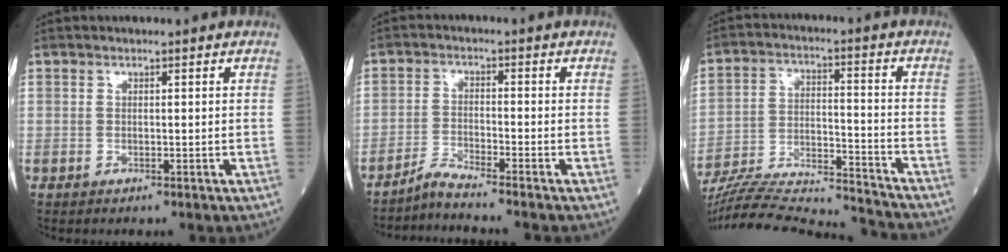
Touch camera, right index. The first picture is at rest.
{"total": 2.9, "force": [-2.7, -1.0, 0.2], "torque": [-0.008, -0.012, -0.055]}
{"total": 21.3, "force": [-20.4, 0.9, 6.2], "torque": [-0.138, -0.009, -0.323]}